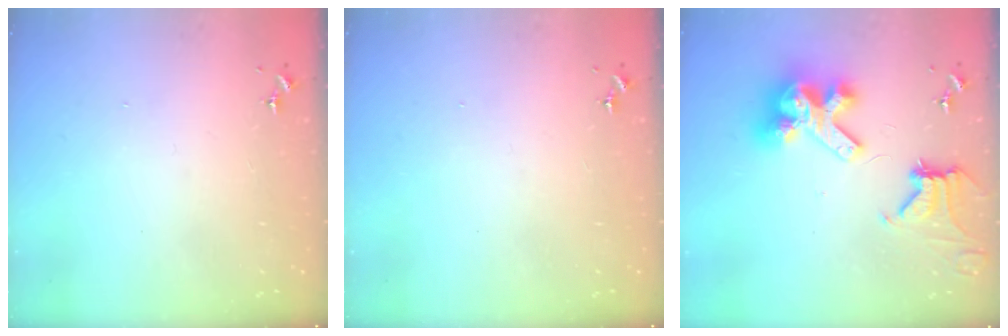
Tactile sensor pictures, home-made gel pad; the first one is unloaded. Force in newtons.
{"total": 0.0}
{"total": 15.5, "press": 15.3, "slide": 1.9}